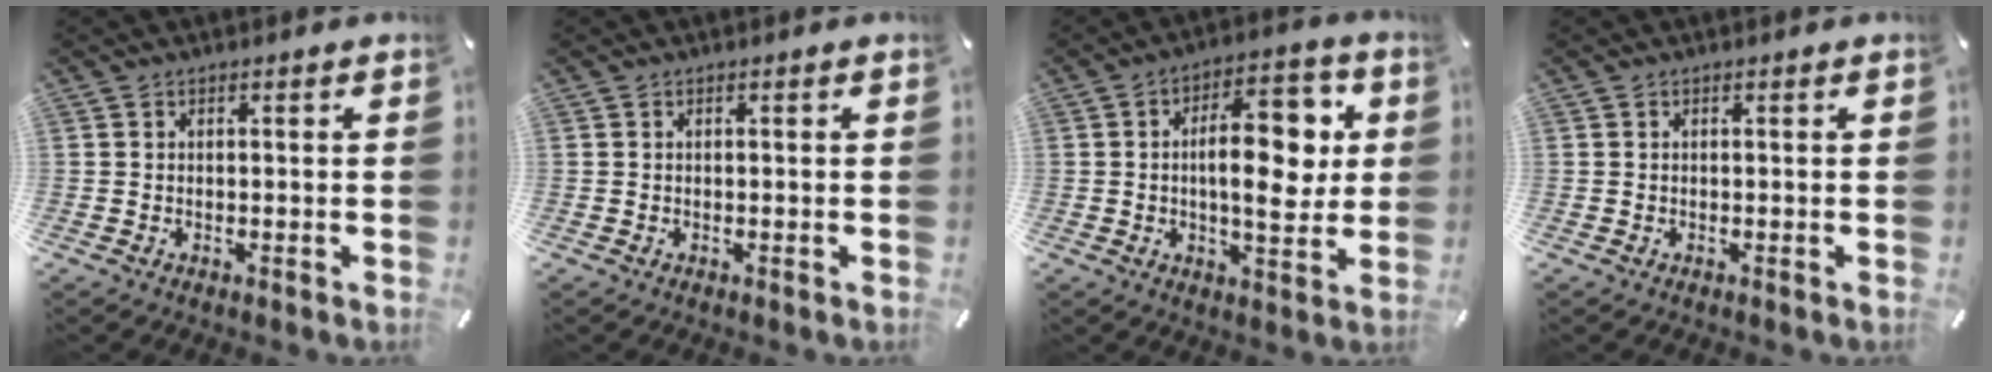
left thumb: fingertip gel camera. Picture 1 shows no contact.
{"total": 0.0}
{"total": 15.3, "force": [2.0, 7.3, 13.3], "torque": [-0.184, 0.002, 0.028]}
{"total": 0.0}